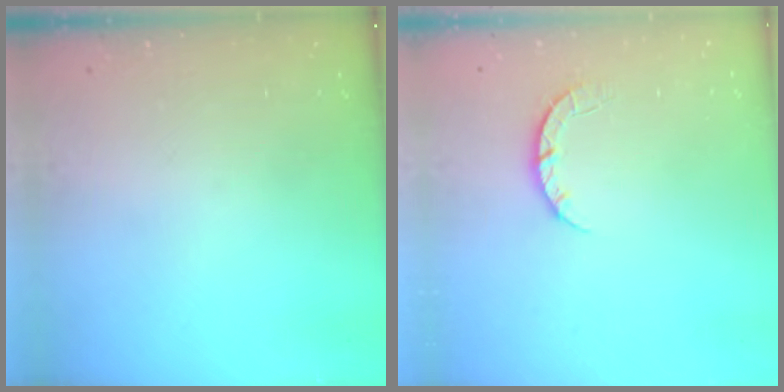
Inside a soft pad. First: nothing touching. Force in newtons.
{"total": 4.0, "press": 4.0, "slide": 0.5}